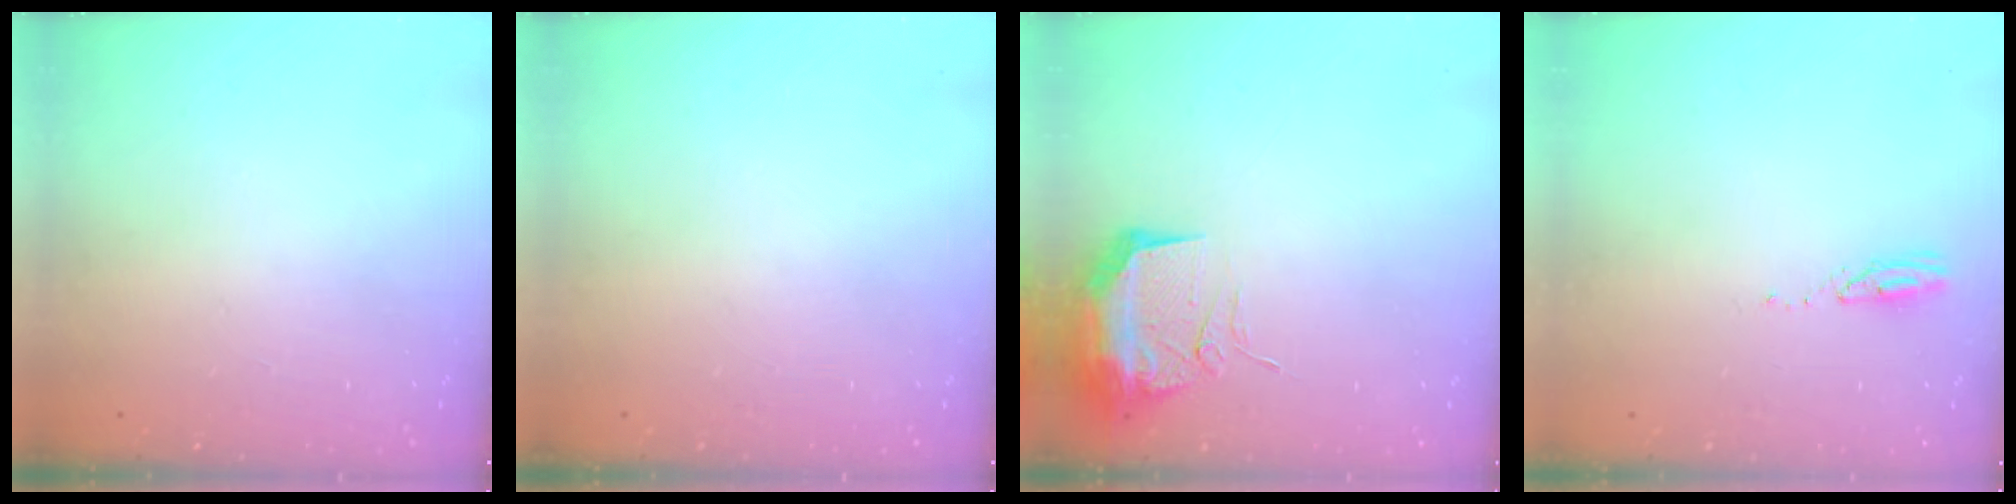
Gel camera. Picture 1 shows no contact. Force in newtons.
{"total": 0.0}
{"total": 11.4, "press": 11.2, "slide": 1.9}
{"total": 3.0, "press": 2.9, "slide": 0.3}